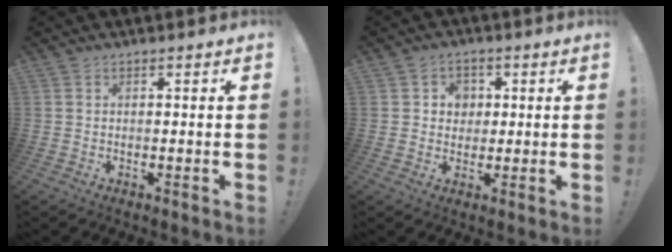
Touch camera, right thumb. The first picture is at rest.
{"total": 4.7, "force": [1.0, 4.4, 1.3], "torque": [-0.019, -0.001, 0.016]}